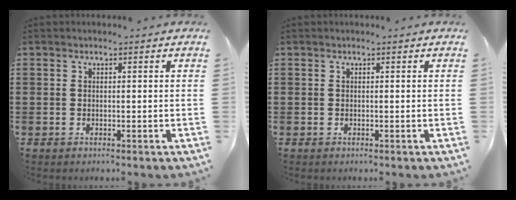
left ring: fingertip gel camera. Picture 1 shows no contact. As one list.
[{"total": 0.0}]